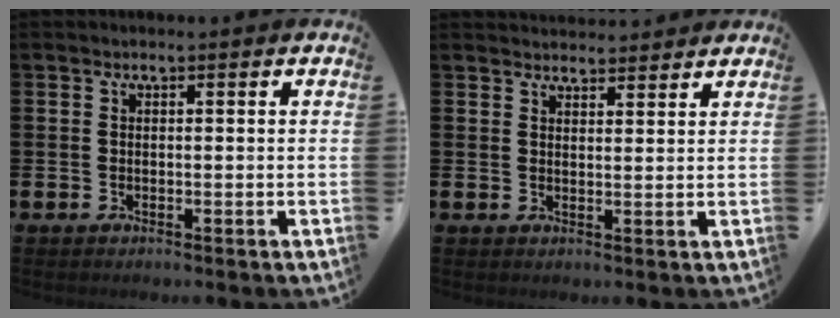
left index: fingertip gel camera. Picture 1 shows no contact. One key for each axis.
{"total": 2.9, "fx": 2.8, "fy": 0.6, "fz": -0.1, "tx": 0.005, "ty": -0.015, "tz": 0.051}